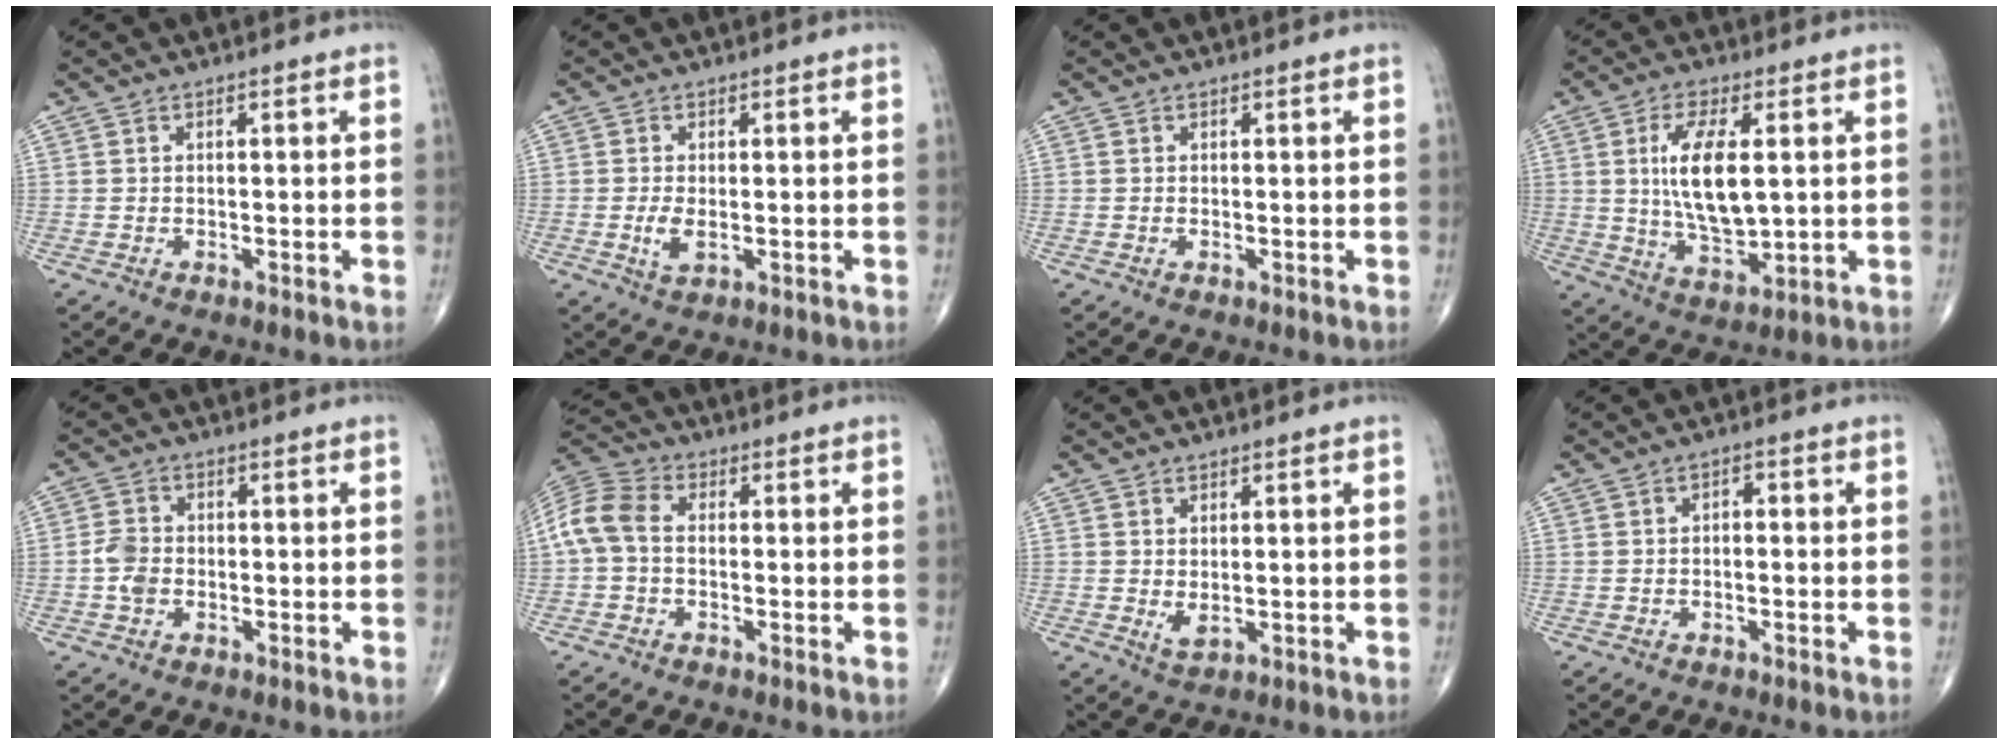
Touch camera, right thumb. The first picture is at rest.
{"total": 3.0, "force": [-0.4, 1.4, 2.6], "torque": [-0.059, -0.007, -0.007]}
{"total": 0.0}
{"total": 12.3, "force": [1.9, 5.1, 11.0], "torque": [-0.204, -0.018, 0.043]}
{"total": 3.7, "force": [-0.9, 2.7, 2.2], "torque": [-0.041, 0.008, -0.023]}
{"total": 7.9, "force": [-0.3, 5.3, 5.9], "torque": [-0.123, 0.023, -0.018]}
{"total": 2.3, "force": [0.2, 1.2, 2.0], "torque": [-0.035, -0.007, 0.010]}
{"total": 1.5, "force": [-0.2, 1.0, 1.1], "torque": [-0.004, 0.011, -0.010]}